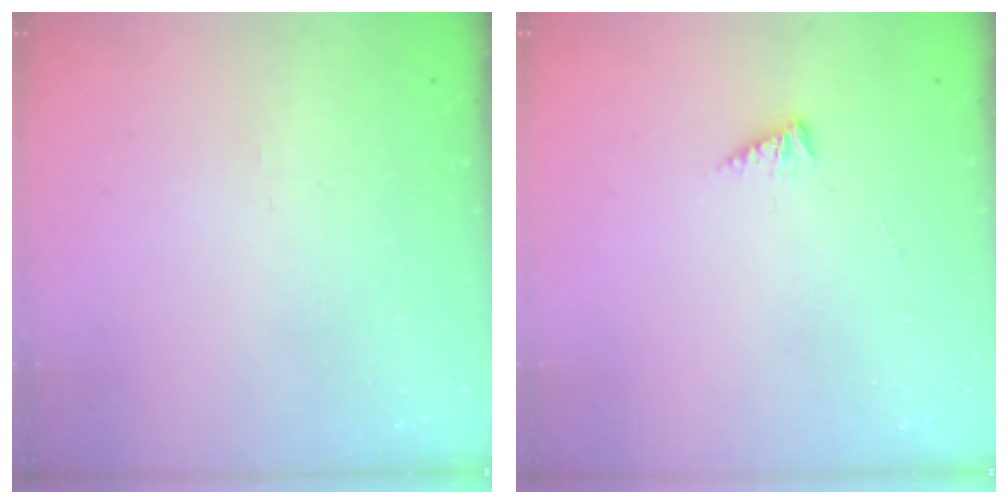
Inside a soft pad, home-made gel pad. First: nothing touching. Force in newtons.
{"total": 2.1, "press": 2.0, "slide": 0.5}